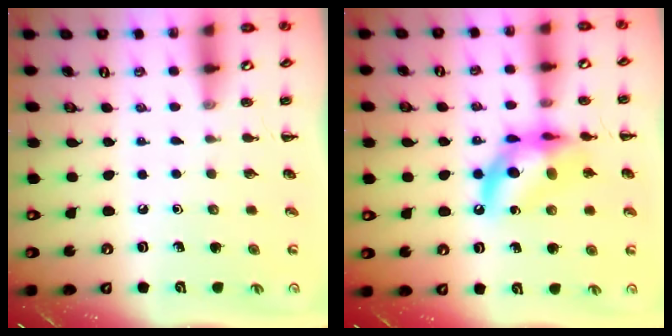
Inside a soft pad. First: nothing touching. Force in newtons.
{"total": 13.4, "press": 13.0, "slide": 3.6}